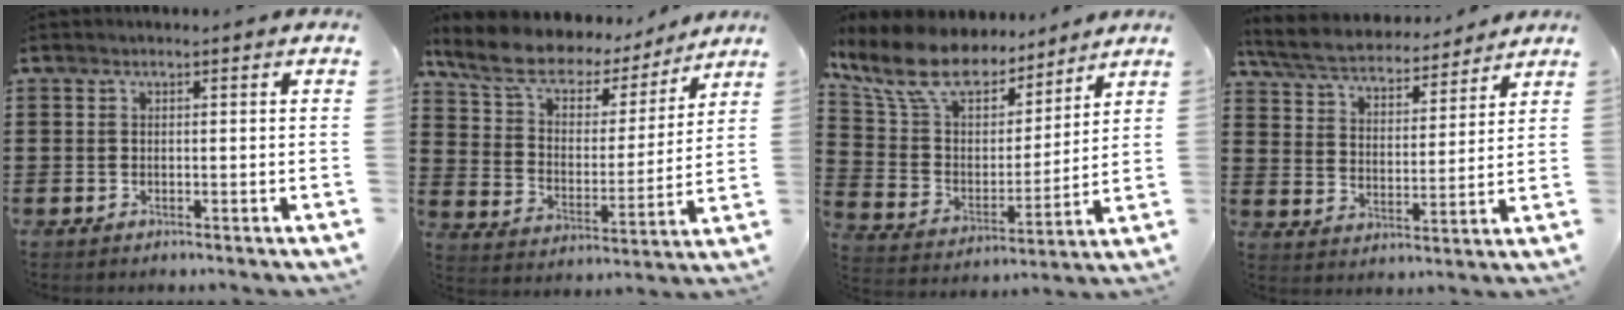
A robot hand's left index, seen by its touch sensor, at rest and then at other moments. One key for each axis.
{"total": 9.1, "fx": 7.3, "fy": 3.8, "fz": 3.8, "tx": -0.109, "ty": -0.039, "tz": 0.131}
{"total": 11.9, "fx": 9.8, "fy": 4.6, "fz": 5.0, "tx": -0.144, "ty": -0.048, "tz": 0.178}
{"total": 5.8, "fx": 5.5, "fy": 0.8, "fz": 1.5, "tx": -0.056, "ty": -0.033, "tz": 0.093}